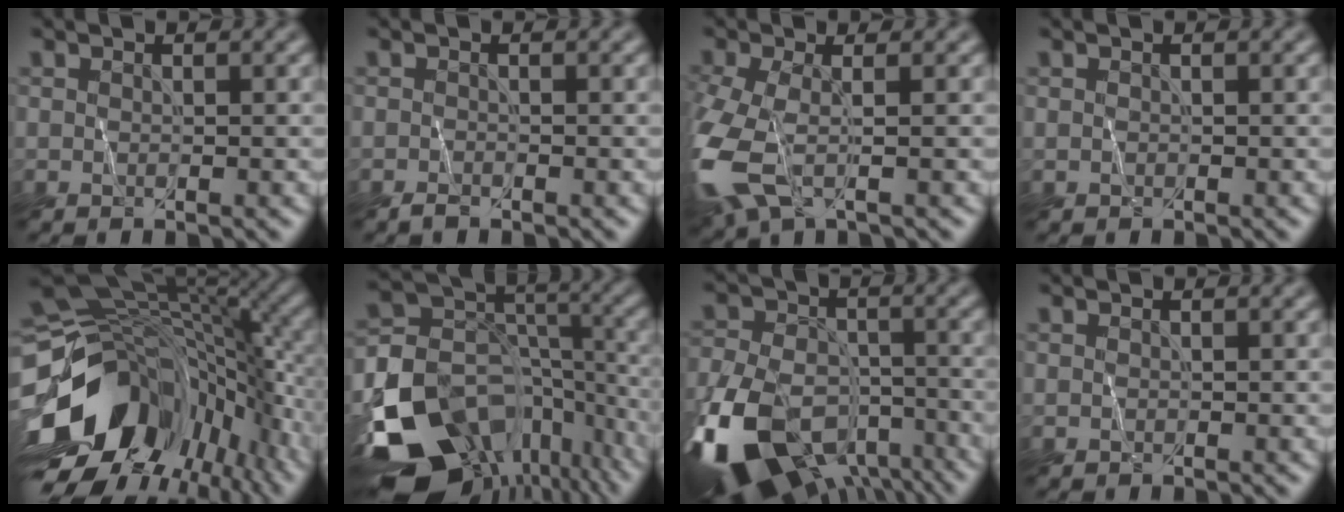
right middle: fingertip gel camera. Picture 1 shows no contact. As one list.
[{"total": 0.6, "force": [-0.6, 0.1, 0.0], "torque": [-0.001, 0.001, -0.007]}, {"total": 6.4, "force": [-1.8, 3.2, 5.3], "torque": [-0.153, -0.017, -0.039]}, {"total": 0.0}, {"total": 16.9, "force": [-5.3, 11.5, 11.1], "torque": [-0.237, -0.029, -0.076]}, {"total": 17.4, "force": [-10.4, 11.5, 8.0], "torque": [-0.182, -0.021, -0.148]}, {"total": 15.9, "force": [-9.3, 9.4, 8.9], "torque": [-0.188, -0.038, -0.146]}, {"total": 0.0}]